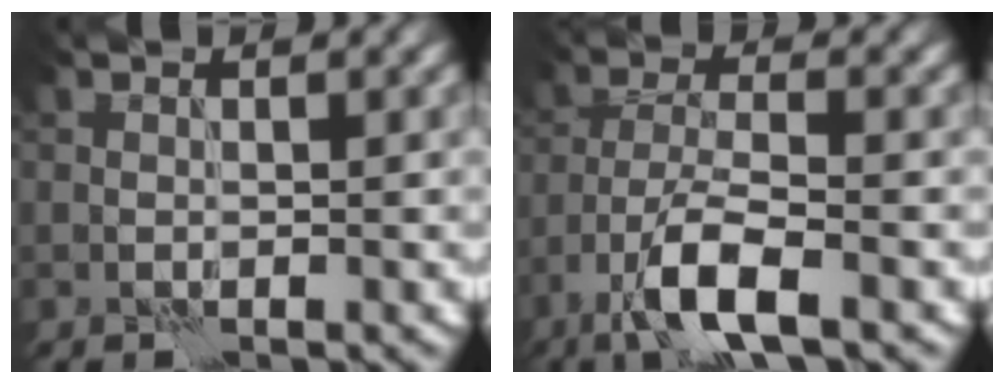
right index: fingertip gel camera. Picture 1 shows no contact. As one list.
[{"total": 6.0, "force": [-3.6, 1.5, 4.6], "torque": [-0.090, -0.001, -0.074]}]